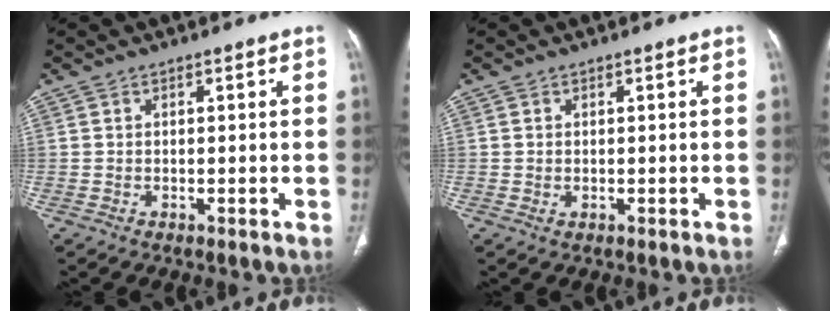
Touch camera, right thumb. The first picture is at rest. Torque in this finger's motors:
{"motor_torque": [-0.35, 0.11, 0.08, 0.51, 0.01]}